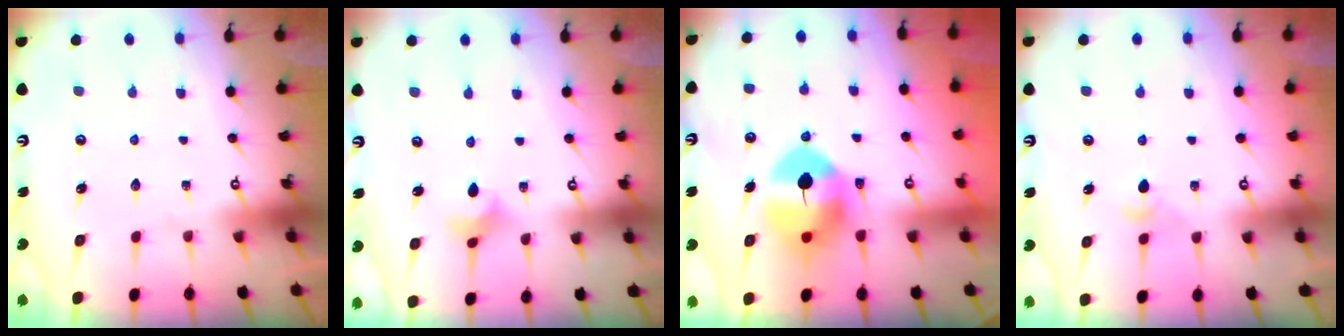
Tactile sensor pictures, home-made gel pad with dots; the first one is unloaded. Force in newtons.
{"total": 3.6, "press": 3.5, "slide": 0.7}
{"total": 10.4, "press": 10.3, "slide": 1.7}
{"total": 3.9, "press": 3.8, "slide": 0.7}